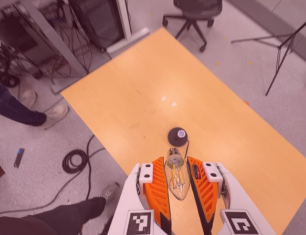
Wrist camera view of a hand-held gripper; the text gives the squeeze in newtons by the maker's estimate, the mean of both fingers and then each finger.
{"total": 9.5, "left": 9.1, "right": 9.9}